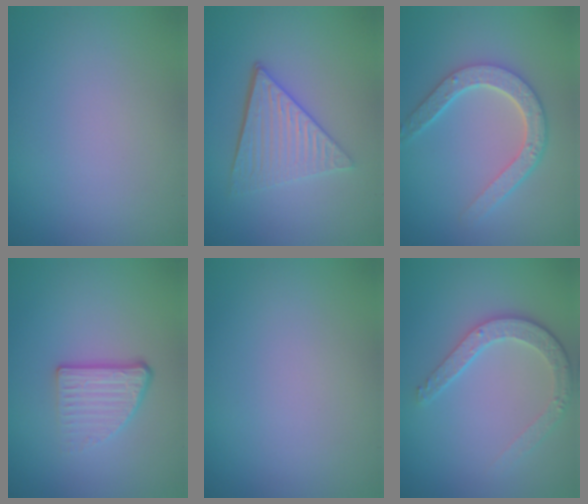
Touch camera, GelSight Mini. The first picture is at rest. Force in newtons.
{"total": 4.8, "press": 3.6, "slide": 3.1}
{"total": 4.5, "press": 3.5, "slide": 2.8}
{"total": 3.6, "press": 2.3, "slide": 2.8}
{"total": 0.0}
{"total": 3.6, "press": 3.0, "slide": 2.1}